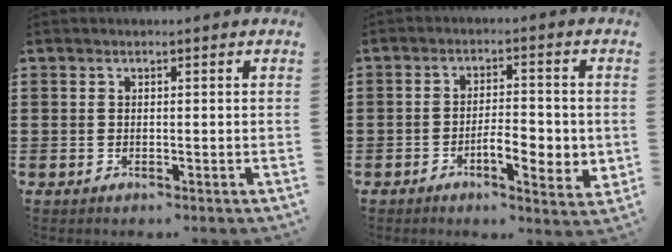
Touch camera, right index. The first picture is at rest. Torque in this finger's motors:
{"motor_torque": [0.31, -0.08, 0.16, 0.10]}